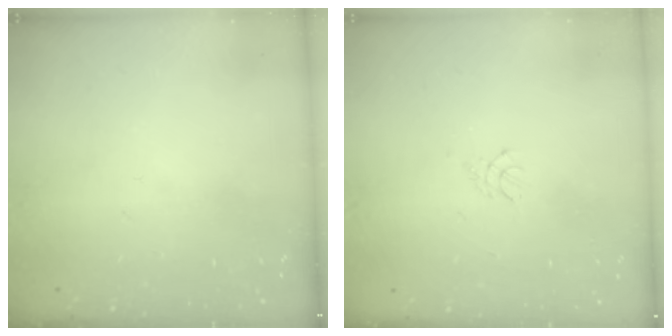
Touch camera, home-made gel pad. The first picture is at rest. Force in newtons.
{"total": 3.0, "press": 2.9, "slide": 0.6}